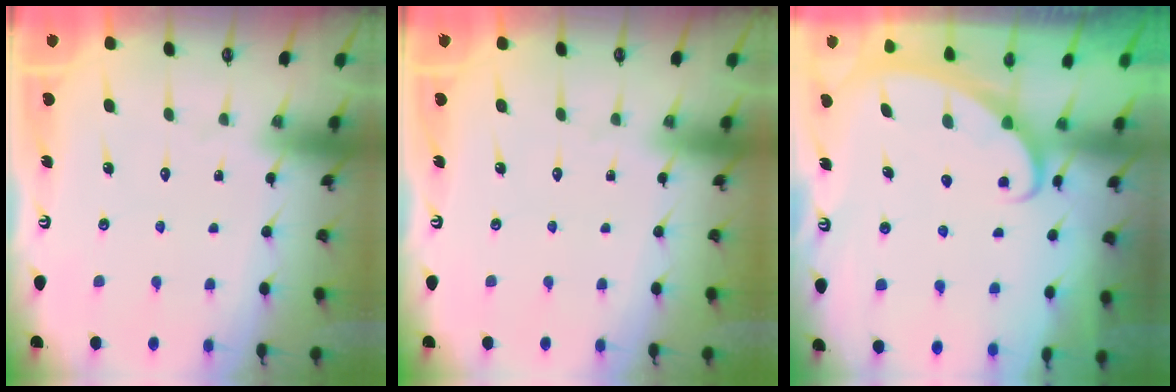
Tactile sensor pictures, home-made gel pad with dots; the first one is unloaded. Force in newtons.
{"total": 0.0}
{"total": 2.6, "press": 2.6, "slide": 0.3}